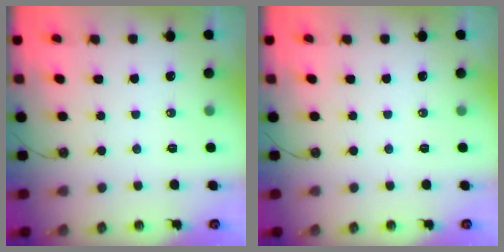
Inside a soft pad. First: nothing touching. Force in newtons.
{"total": 0.0}